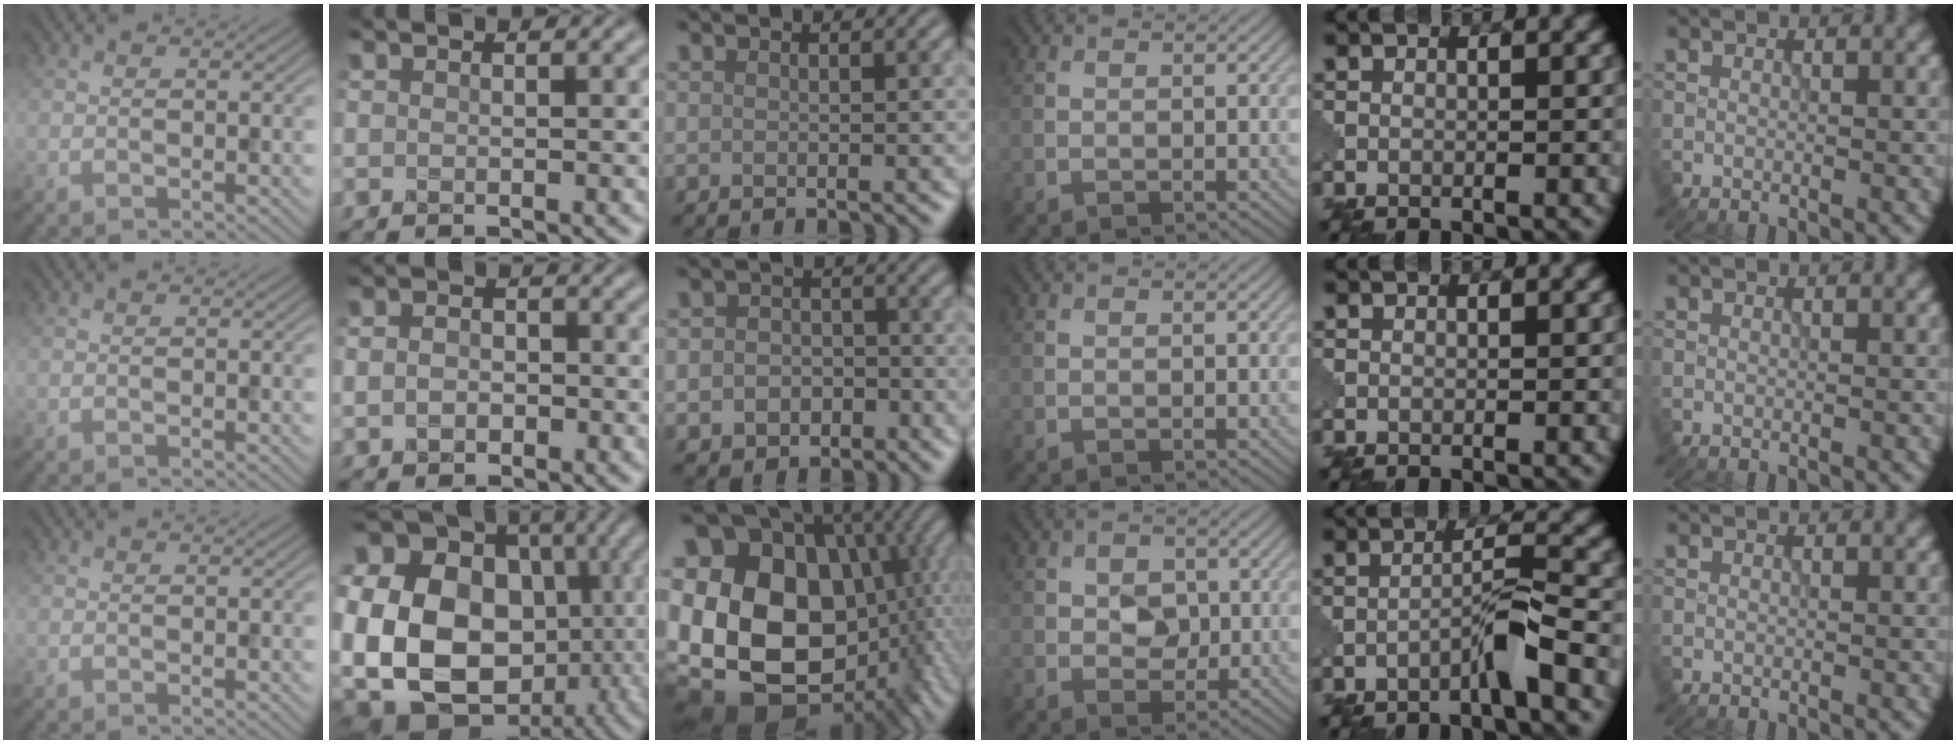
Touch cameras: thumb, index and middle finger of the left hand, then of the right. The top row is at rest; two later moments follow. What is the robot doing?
{"motion": "extract", "object": "pin"}